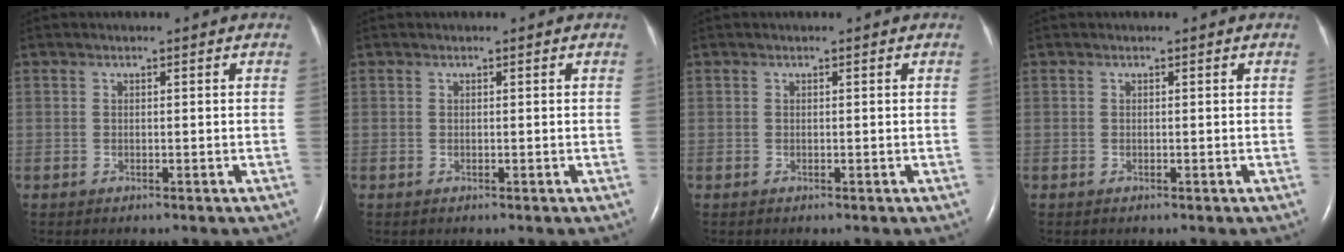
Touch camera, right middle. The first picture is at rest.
{"total": 0.0}
{"total": 0.0}
{"total": 0.0}